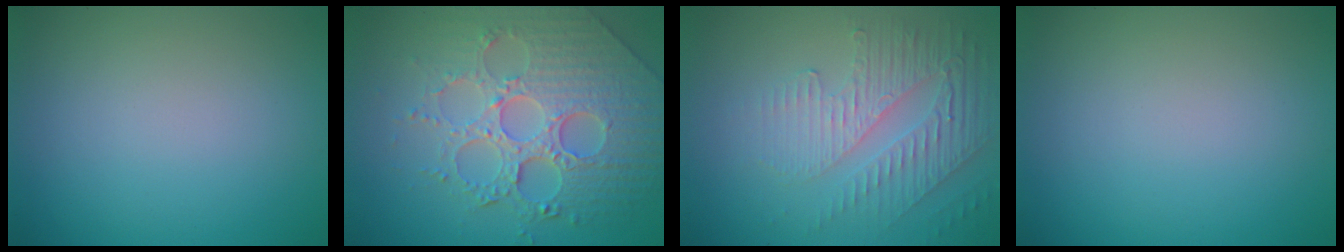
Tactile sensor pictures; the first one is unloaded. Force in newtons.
{"total": 8.1, "press": 6.0, "slide": 5.4}
{"total": 5.5, "press": 3.3, "slide": 4.4}
{"total": 0.0}